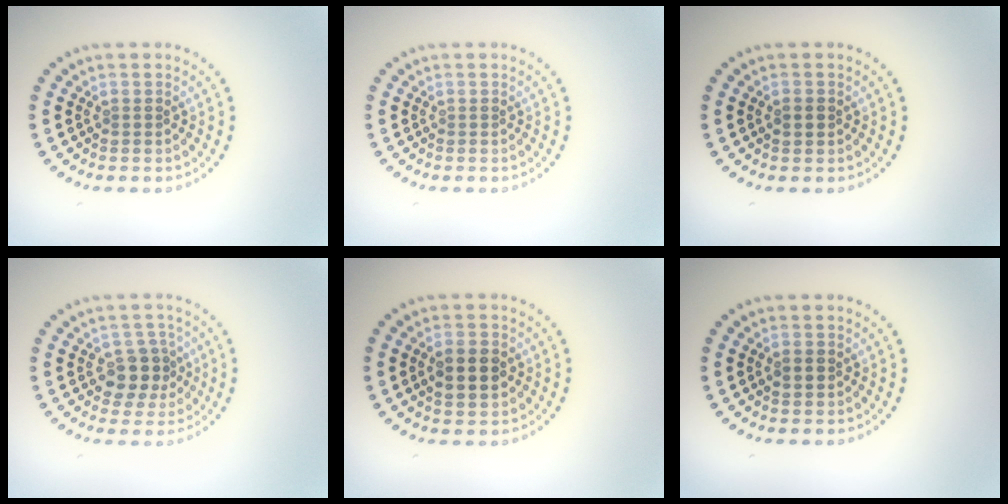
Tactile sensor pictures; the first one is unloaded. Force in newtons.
{"total": 0.0}
{"total": 1.0, "press": 1.0, "slide": 0.1}
{"total": 3.6, "press": 3.3, "slide": 1.3}
{"total": 3.1, "press": 3.1, "slide": 0.2}
{"total": 1.2, "press": 1.2, "slide": 0.2}